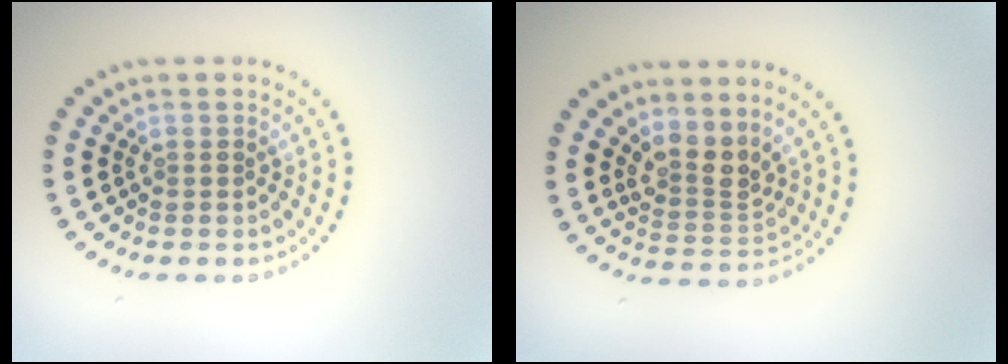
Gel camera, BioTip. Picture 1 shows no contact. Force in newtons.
{"total": 2.8, "press": 2.0, "slide": 1.9}